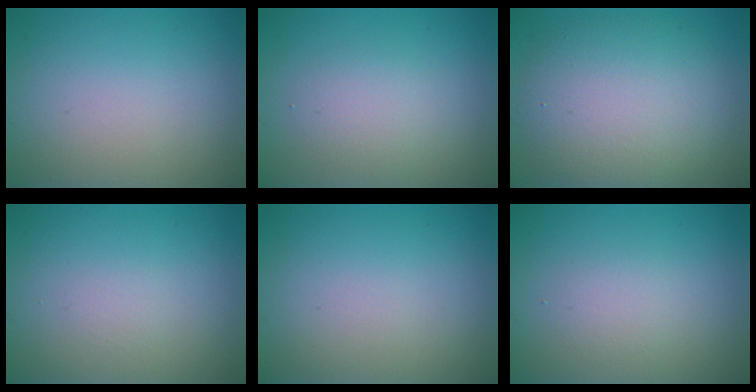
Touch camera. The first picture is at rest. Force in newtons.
{"total": 2.4, "press": 2.4, "slide": 0.1}
{"total": 8.5, "press": 8.4, "slide": 1.1}
{"total": 0.0}
{"total": 0.0}
{"total": 1.6, "press": 1.6, "slide": 0.2}